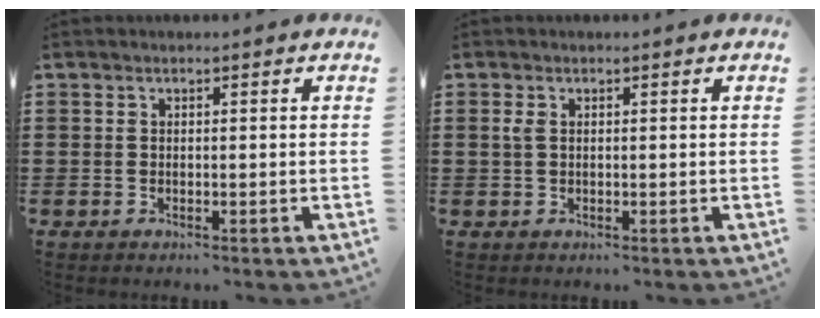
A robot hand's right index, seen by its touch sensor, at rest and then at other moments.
{"total": 1.3, "force": [0.3, 0.8, 1.0], "torque": [-0.030, 0.003, 0.002]}